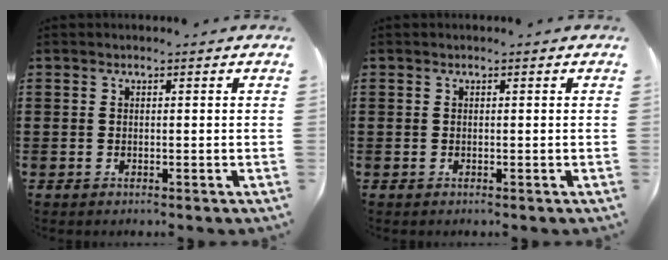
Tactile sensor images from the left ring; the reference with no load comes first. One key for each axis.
{"total": 0.0}